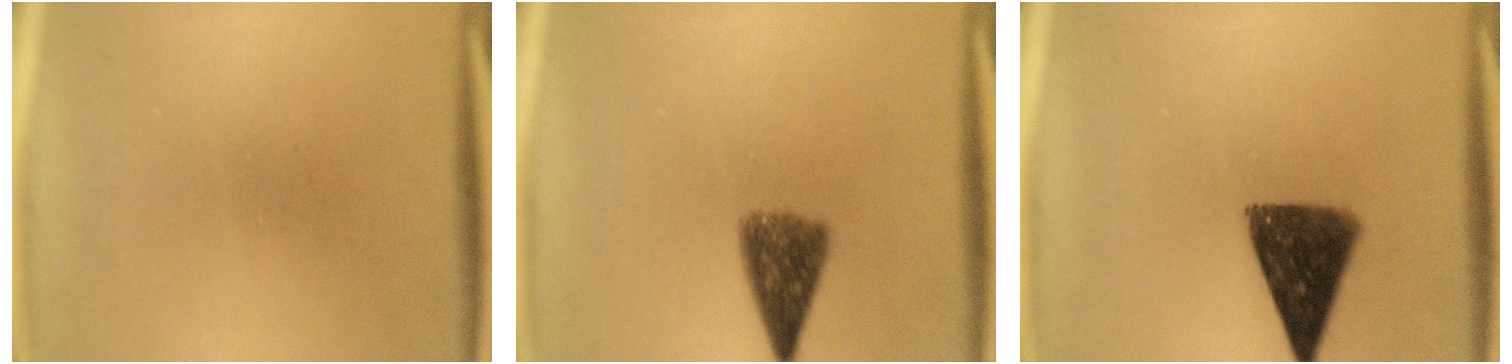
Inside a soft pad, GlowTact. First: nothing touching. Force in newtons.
{"total": 6.3}
{"total": 11.3}